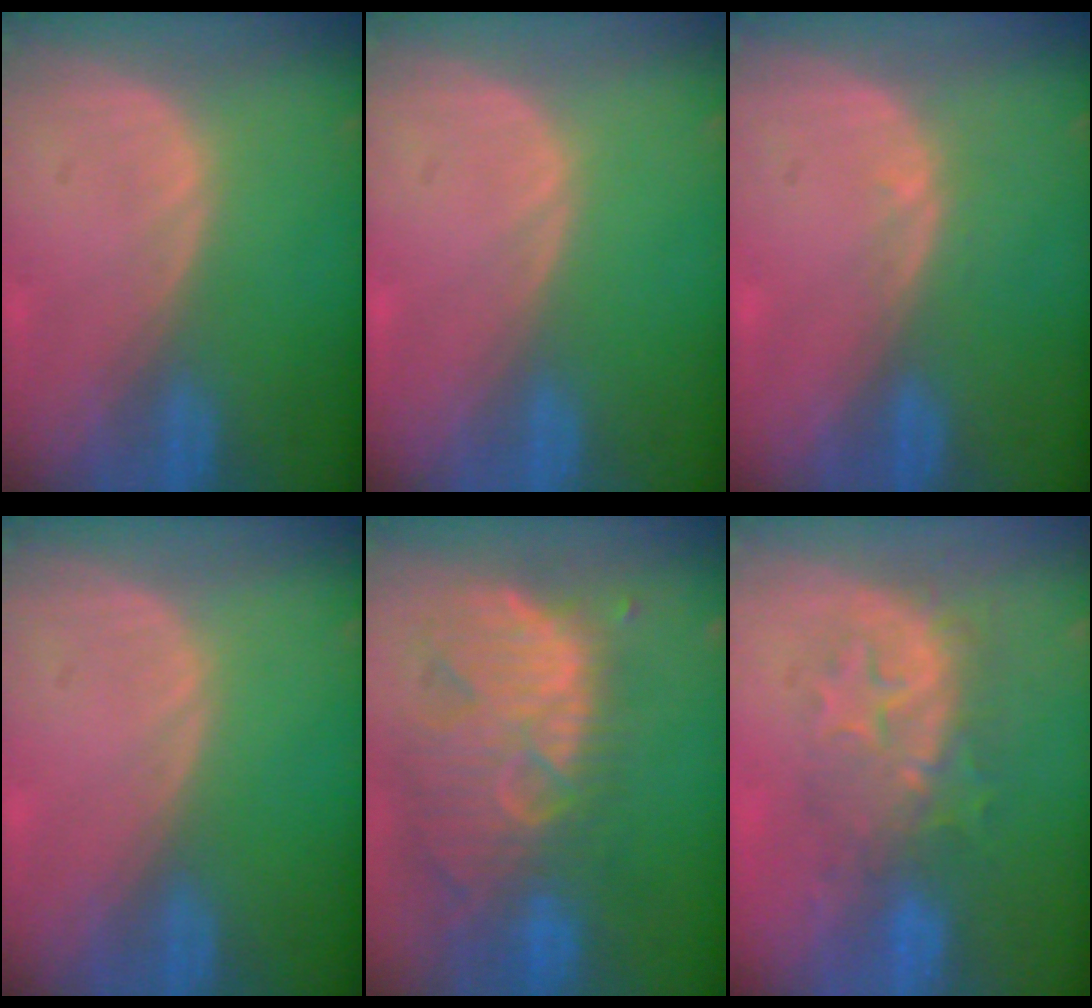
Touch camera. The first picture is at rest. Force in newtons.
{"total": 0.0}
{"total": 0.8, "press": 0.6, "slide": 0.6}
{"total": 0.0}
{"total": 13.1, "press": 11.4, "slide": 6.4}
{"total": 8.2, "press": 7.9, "slide": 2.2}